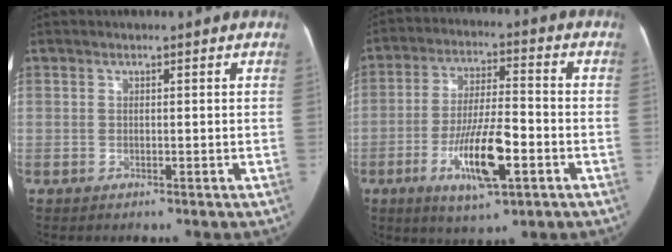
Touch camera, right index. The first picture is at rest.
{"total": 12.1, "force": [-4.3, 2.5, 11.0], "torque": [-0.206, -0.008, -0.072]}